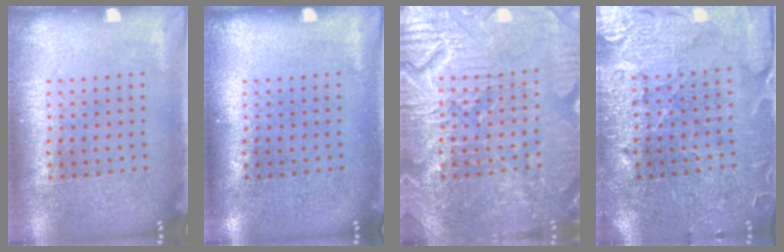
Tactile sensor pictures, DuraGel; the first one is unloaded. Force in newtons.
{"total": 0.0}
{"total": 6.7, "press": 6.7, "slide": 0.9}
{"total": 3.5, "press": 3.4, "slide": 0.9}